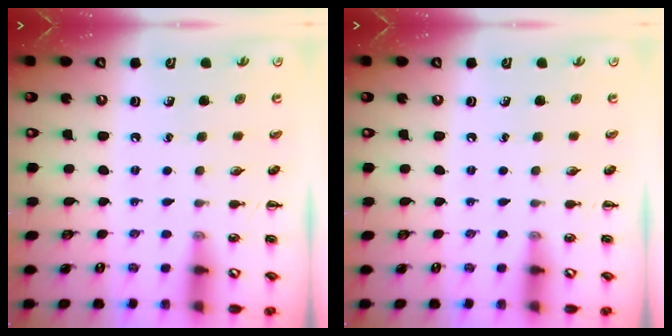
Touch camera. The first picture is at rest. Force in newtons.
{"total": 0.0}